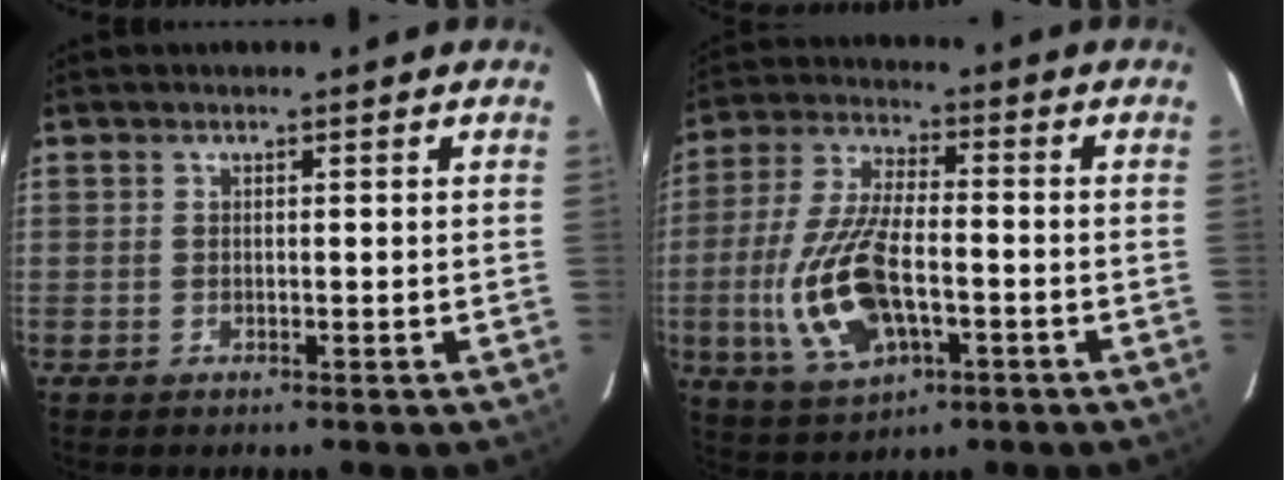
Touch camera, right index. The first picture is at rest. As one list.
[{"total": 15.7, "force": [-4.0, 7.1, 13.4], "torque": [-0.291, -0.006, -0.067]}]